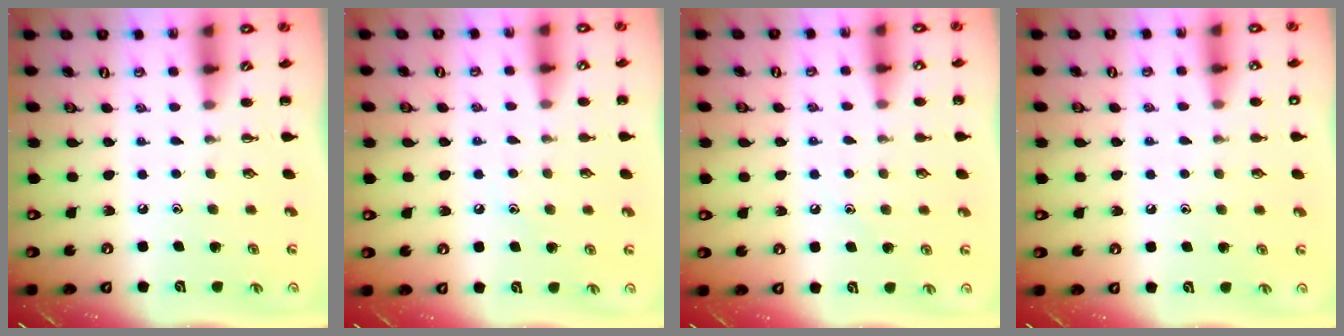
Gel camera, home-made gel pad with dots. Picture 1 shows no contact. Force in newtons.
{"total": 6.9, "press": 6.6, "slide": 1.8}
{"total": 8.2, "press": 8.0, "slide": 1.9}
{"total": 6.2, "press": 5.9, "slide": 1.9}